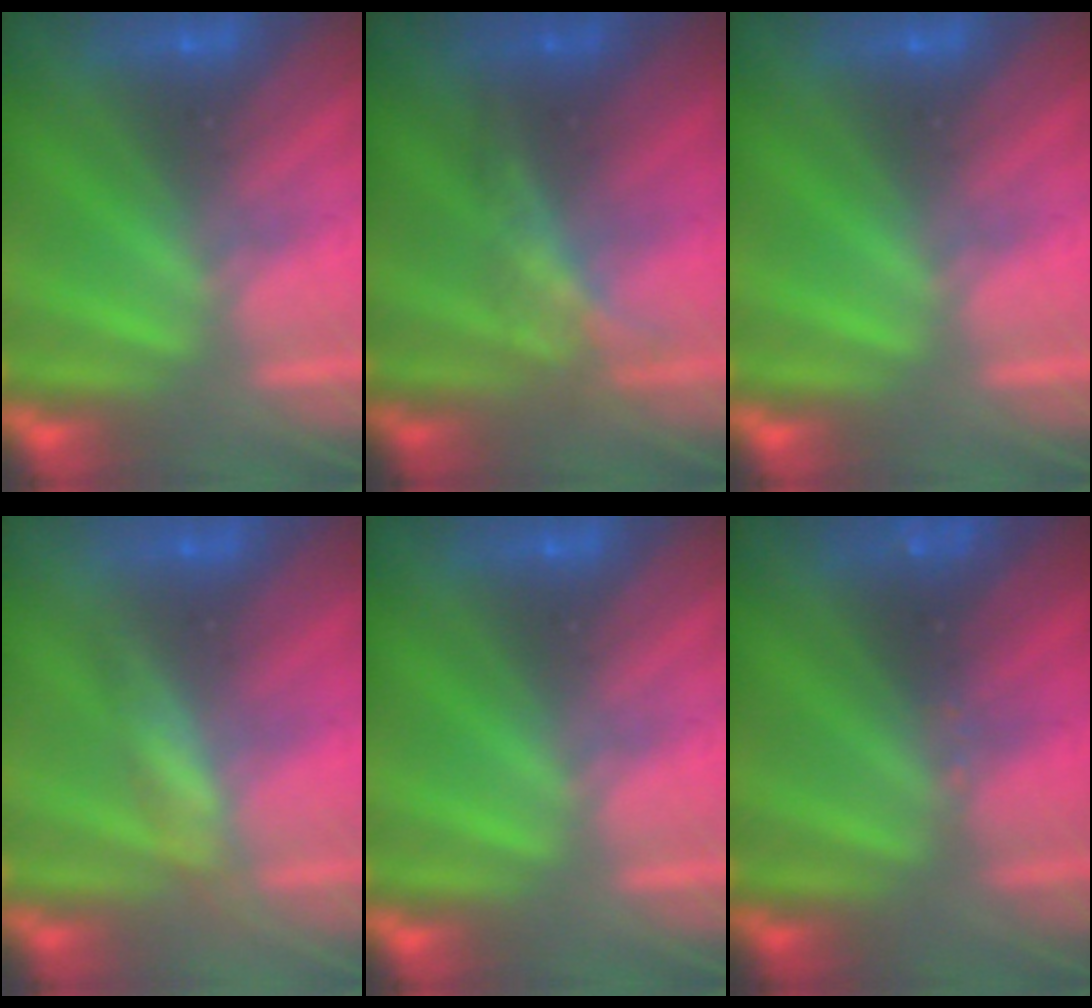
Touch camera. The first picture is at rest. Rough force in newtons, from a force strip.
{"total": 1.7}
{"total": 0.0}
{"total": 2.8}
{"total": 0.0}
{"total": 2.4}